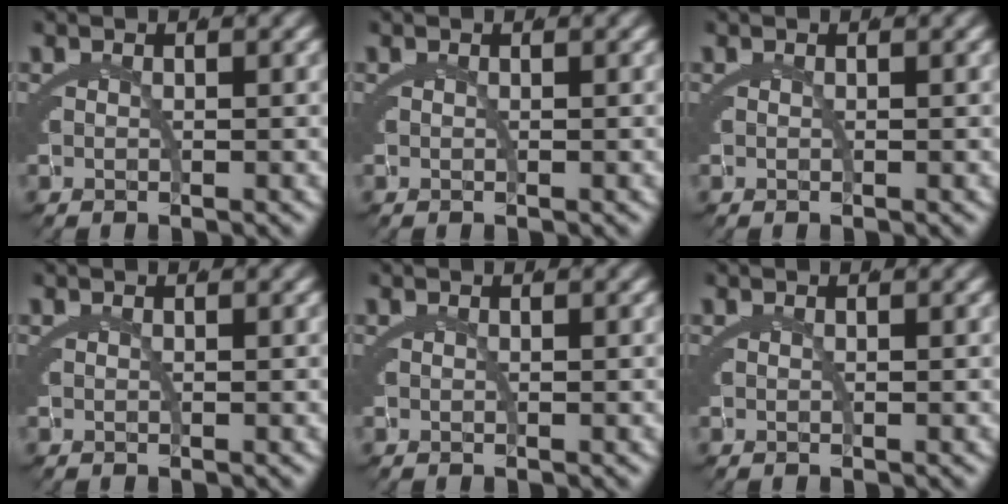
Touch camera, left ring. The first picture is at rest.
{"total": 0.0}
{"total": 0.0}
{"total": 0.0}
{"total": 0.0}
{"total": 0.0}